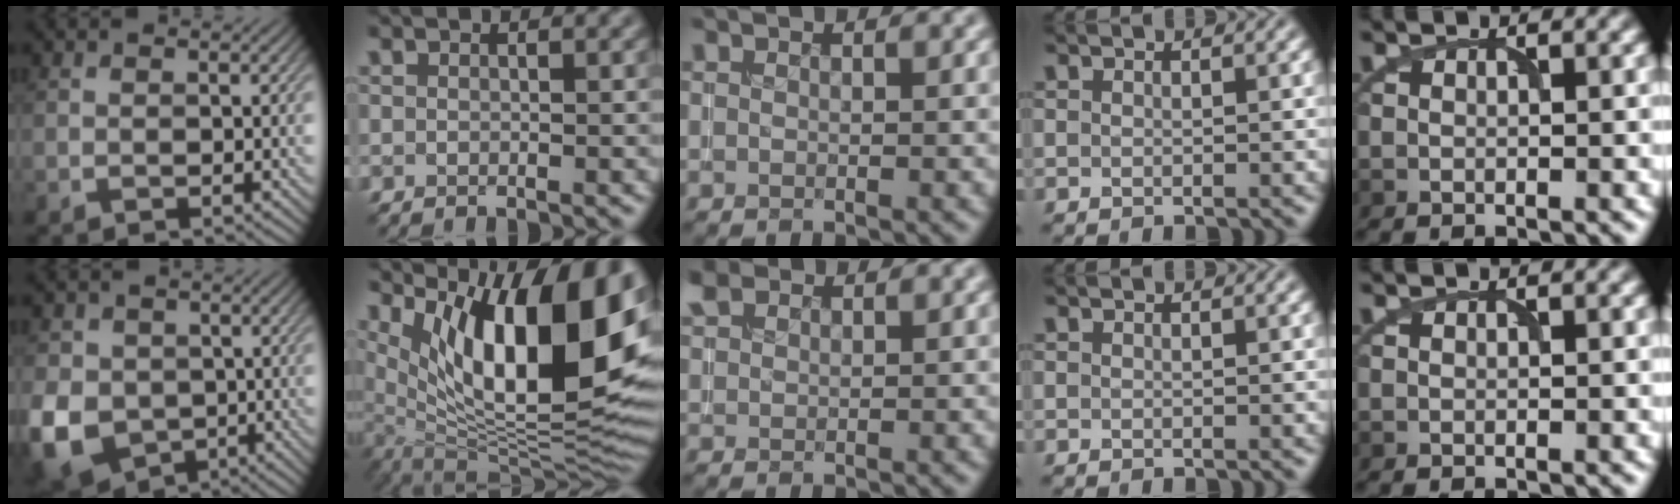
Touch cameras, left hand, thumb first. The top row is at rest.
{"thumb": {"total": 10.6, "force": [-1.9, 8.7, 5.8], "torque": [-0.161, -0.035, -0.031]}, "index": {"total": 16.8, "force": [5.9, 6.8, 14.2], "torque": [-0.197, 0.006, 0.104]}, "middle": {"total": 2.0, "force": [1.5, 1.0, 0.7], "torque": [-0.019, 0.009, 0.035]}}